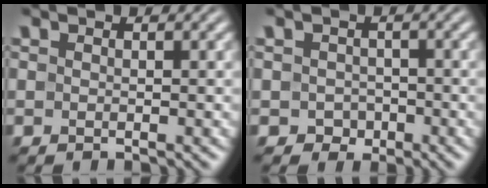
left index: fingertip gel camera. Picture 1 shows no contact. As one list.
[{"total": 1.6, "force": [-0.5, 1.5, 0.4], "torque": [0.002, -0.002, -0.011]}]